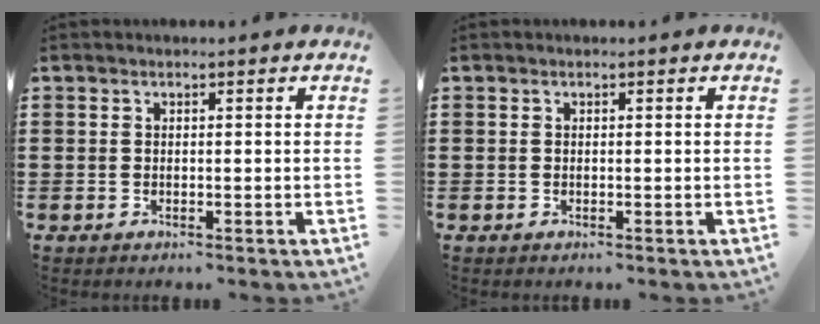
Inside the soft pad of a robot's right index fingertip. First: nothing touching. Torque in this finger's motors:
{"motor_torque": [0.12, 0.57, 0.00, 0.00]}